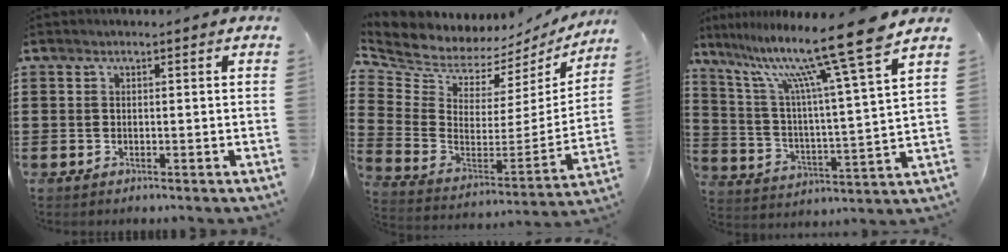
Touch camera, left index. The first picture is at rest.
{"total": 5.7, "force": [5.4, 1.8, 0.4], "torque": [-0.050, -0.064, 0.092]}
{"total": 14.4, "force": [11.0, 0.2, 9.3], "torque": [-0.194, -0.076, 0.171]}